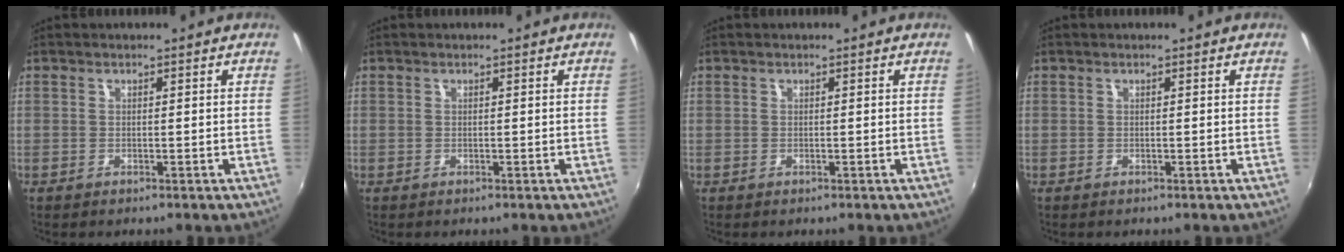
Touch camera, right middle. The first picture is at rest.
{"total": 0.0}
{"total": 0.0}
{"total": 0.0}